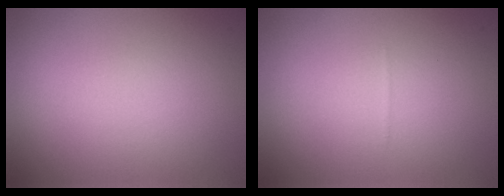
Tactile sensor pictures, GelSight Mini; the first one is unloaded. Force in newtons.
{"total": 0.0}